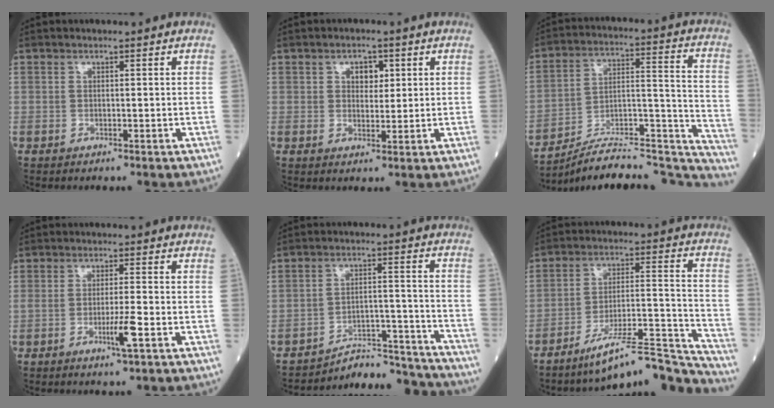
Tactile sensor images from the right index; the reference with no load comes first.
{"total": 3.1, "force": [1.2, 2.0, 2.1], "torque": [-0.027, 0.004, 0.019]}
{"total": 25.3, "force": [-24.0, 2.8, 7.5], "torque": [-0.063, 0.040, -0.353]}
{"total": 3.9, "force": [-1.6, -0.3, 3.5], "torque": [-0.065, -0.009, -0.030]}
{"total": 12.1, "force": [-12.1, 0.6, -0.1], "torque": [0.013, 0.046, -0.179]}
{"total": 15.2, "force": [-14.1, 0.1, 5.7], "torque": [-0.068, 0.044, -0.226]}